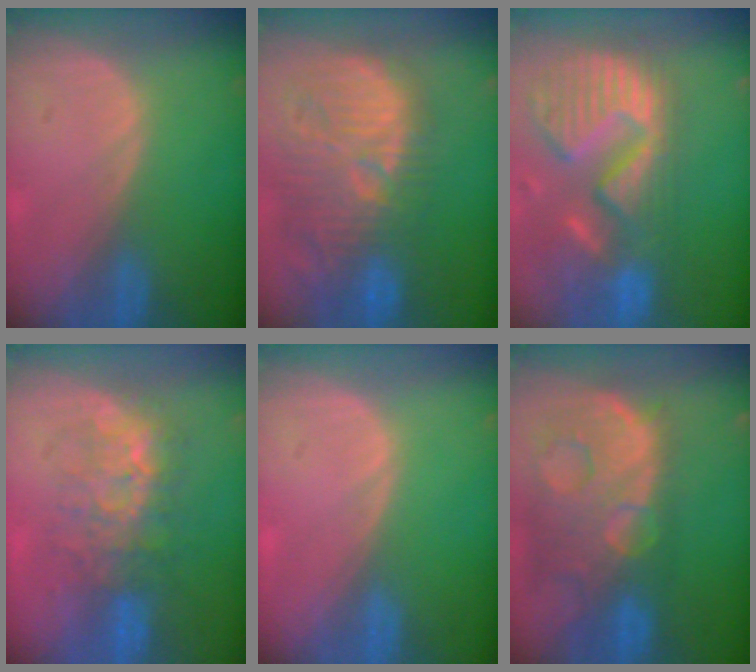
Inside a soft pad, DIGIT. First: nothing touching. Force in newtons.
{"total": 13.6, "press": 12.6, "slide": 5.2}
{"total": 14.3, "press": 11.9, "slide": 7.9}
{"total": 8.0, "press": 7.8, "slide": 1.8}
{"total": 0.0}
{"total": 14.3, "press": 11.6, "slide": 8.4}